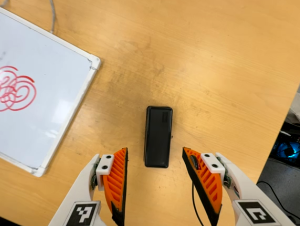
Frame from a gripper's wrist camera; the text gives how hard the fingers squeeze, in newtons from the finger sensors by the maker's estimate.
{"total": 0.0}